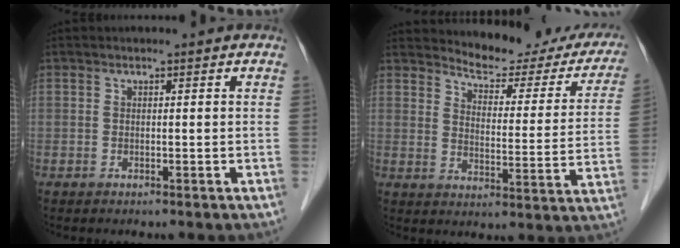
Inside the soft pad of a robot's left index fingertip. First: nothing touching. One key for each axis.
{"total": 17.6, "fx": 16.4, "fy": 4.3, "fz": 4.9, "tx": -0.041, "ty": -0.050, "tz": 0.182}